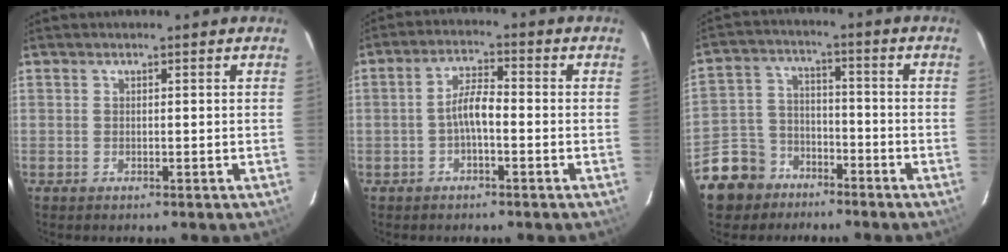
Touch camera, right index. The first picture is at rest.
{"total": 4.3, "force": [-1.4, 1.2, 3.9], "torque": [-0.078, 0.013, -0.028]}
{"total": 10.8, "force": [-7.2, 7.8, 2.1], "torque": [-0.075, 0.030, -0.116]}